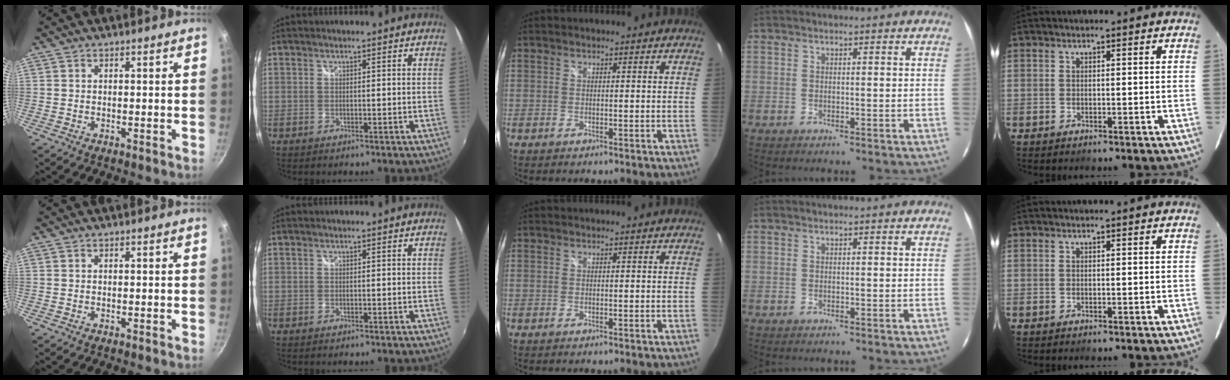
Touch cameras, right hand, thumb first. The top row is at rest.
{}